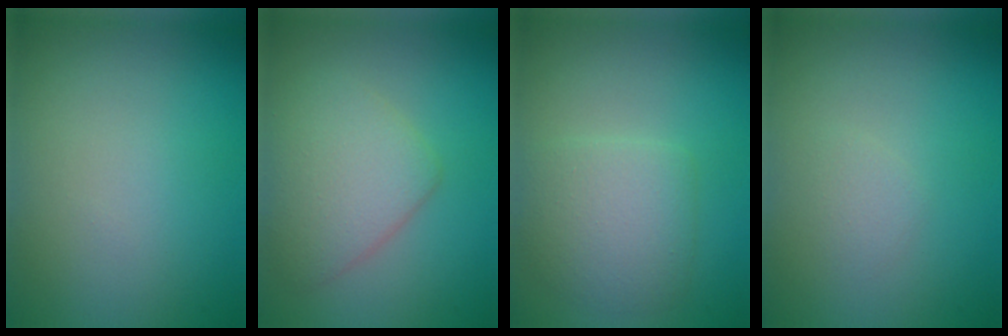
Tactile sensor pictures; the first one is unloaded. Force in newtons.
{"total": 4.0, "press": 4.0, "slide": 0.1}
{"total": 3.7, "press": 3.7, "slide": 0.1}
{"total": 0.9, "press": 0.9, "slide": 0.0}